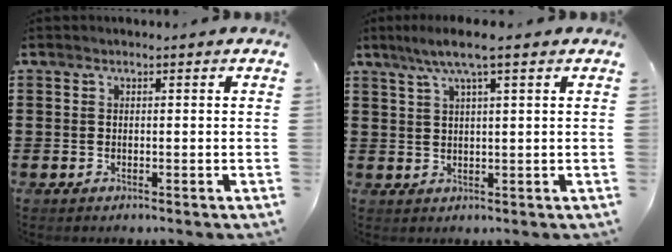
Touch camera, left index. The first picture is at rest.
{"total": 4.6, "force": [2.7, 0.2, 3.7], "torque": [-0.078, 0.005, 0.046]}